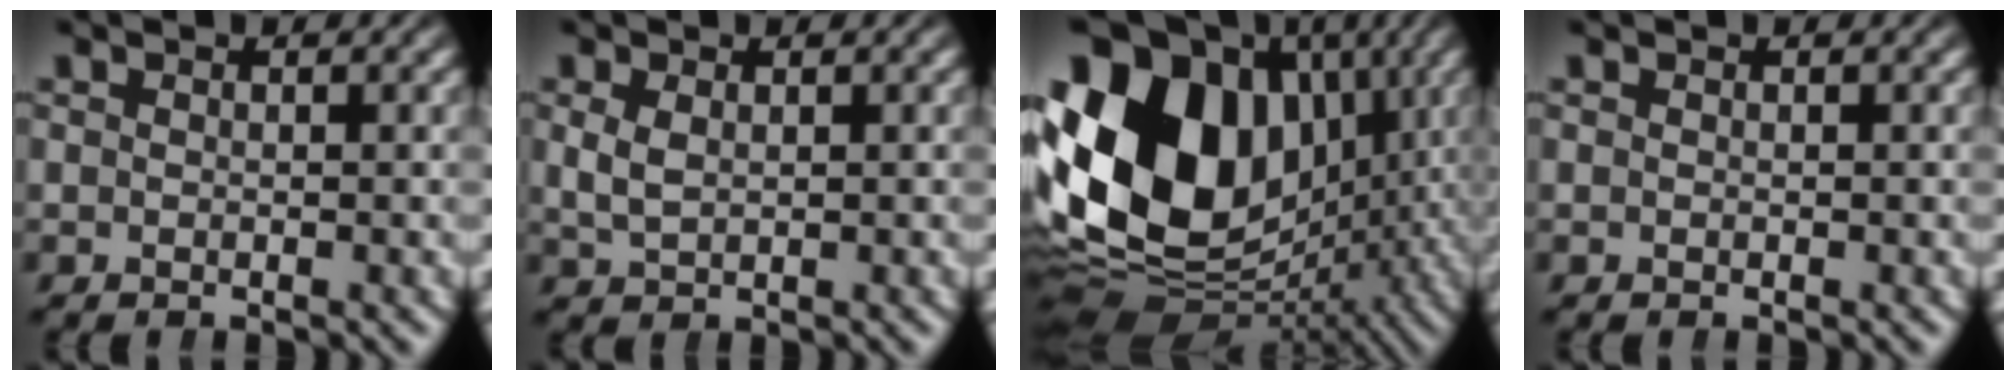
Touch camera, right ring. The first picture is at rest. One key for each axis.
{"total": 2.4, "fx": 0.5, "fy": 1.8, "fz": 1.5, "tx": -0.038, "ty": -0.007, "tz": 0.016}
{"total": 25.3, "fx": 0.8, "fy": 18.5, "fz": 17.2, "tx": -0.310, "ty": -0.038, "tz": 0.025}
{"total": 0.0}